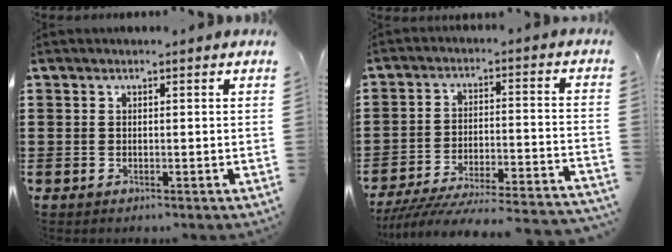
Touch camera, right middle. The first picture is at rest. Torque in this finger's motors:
{"motor_torque": [0.51, 0.00, 0.40, 0.12]}